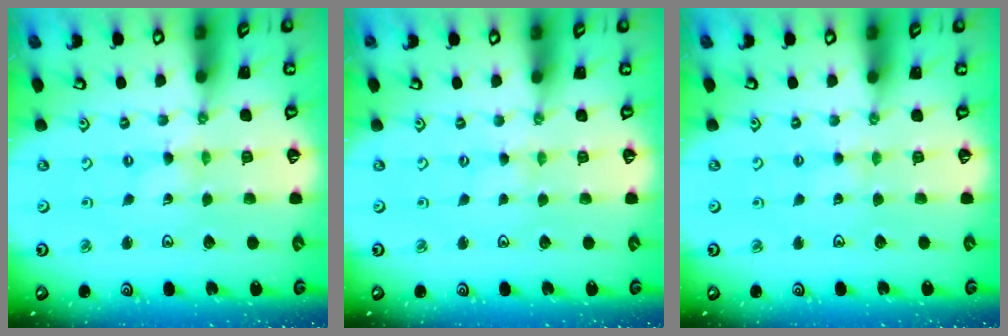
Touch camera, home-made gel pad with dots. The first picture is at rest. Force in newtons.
{"total": 0.8, "press": 0.8, "slide": 0.2}
{"total": 2.0, "press": 2.0, "slide": 0.3}